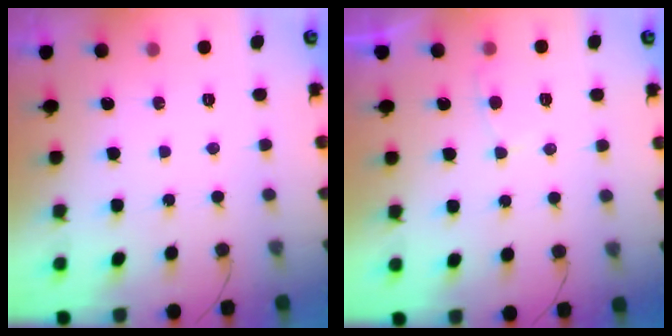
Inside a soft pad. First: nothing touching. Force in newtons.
{"total": 3.0, "press": 2.9, "slide": 0.5}